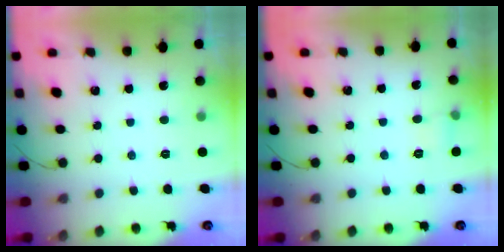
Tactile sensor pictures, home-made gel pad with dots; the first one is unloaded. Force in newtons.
{"total": 4.2, "press": 4.0, "slide": 1.5}